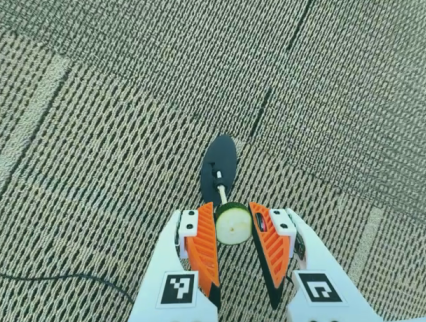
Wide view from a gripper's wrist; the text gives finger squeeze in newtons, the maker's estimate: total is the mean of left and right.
{"total": 6.9, "left": 6.6, "right": 7.2}